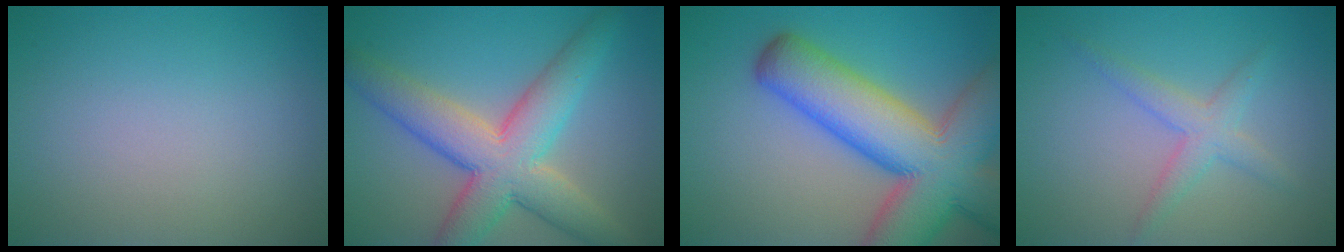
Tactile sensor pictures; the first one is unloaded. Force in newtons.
{"total": 8.6, "press": 8.5, "slide": 0.4}
{"total": 14.2, "press": 14.2, "slide": 0.7}
{"total": 2.6, "press": 2.6, "slide": 0.1}